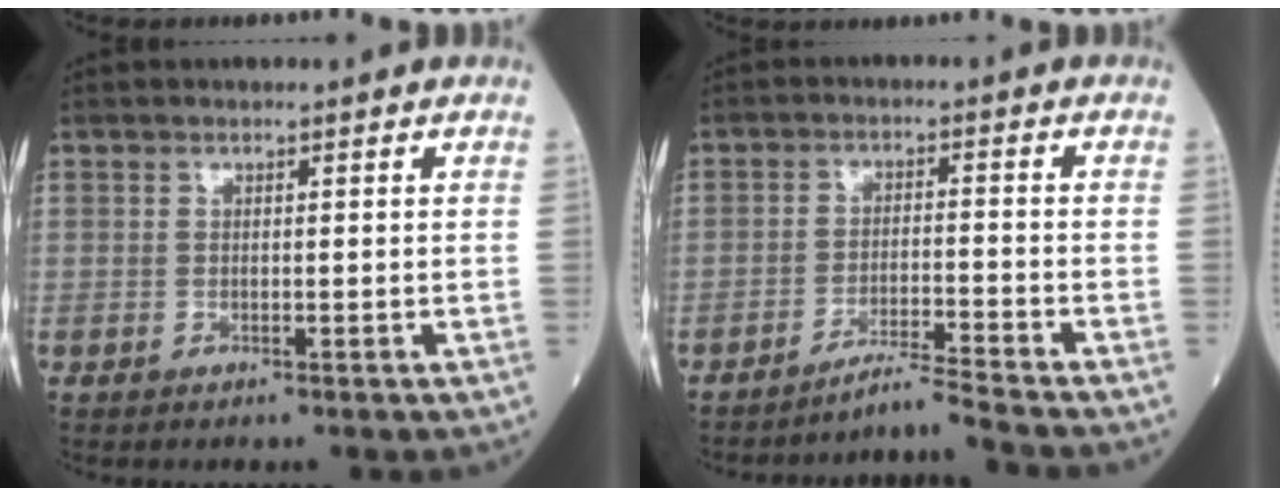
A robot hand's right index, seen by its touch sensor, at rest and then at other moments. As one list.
[{"total": 5.5, "force": [-4.8, -2.5, 0.7], "torque": [-0.016, -0.017, -0.085]}]